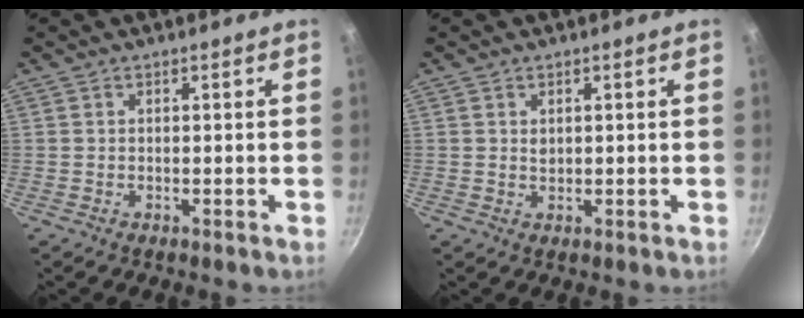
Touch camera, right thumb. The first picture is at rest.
{"total": 1.2, "force": [0.5, 0.9, 0.7], "torque": [-0.008, -0.005, 0.011]}